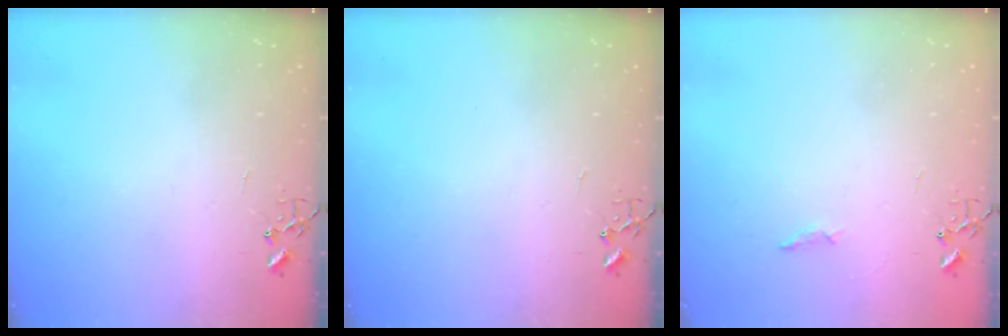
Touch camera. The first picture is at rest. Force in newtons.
{"total": 0.0}
{"total": 4.4, "press": 4.4, "slide": 0.6}